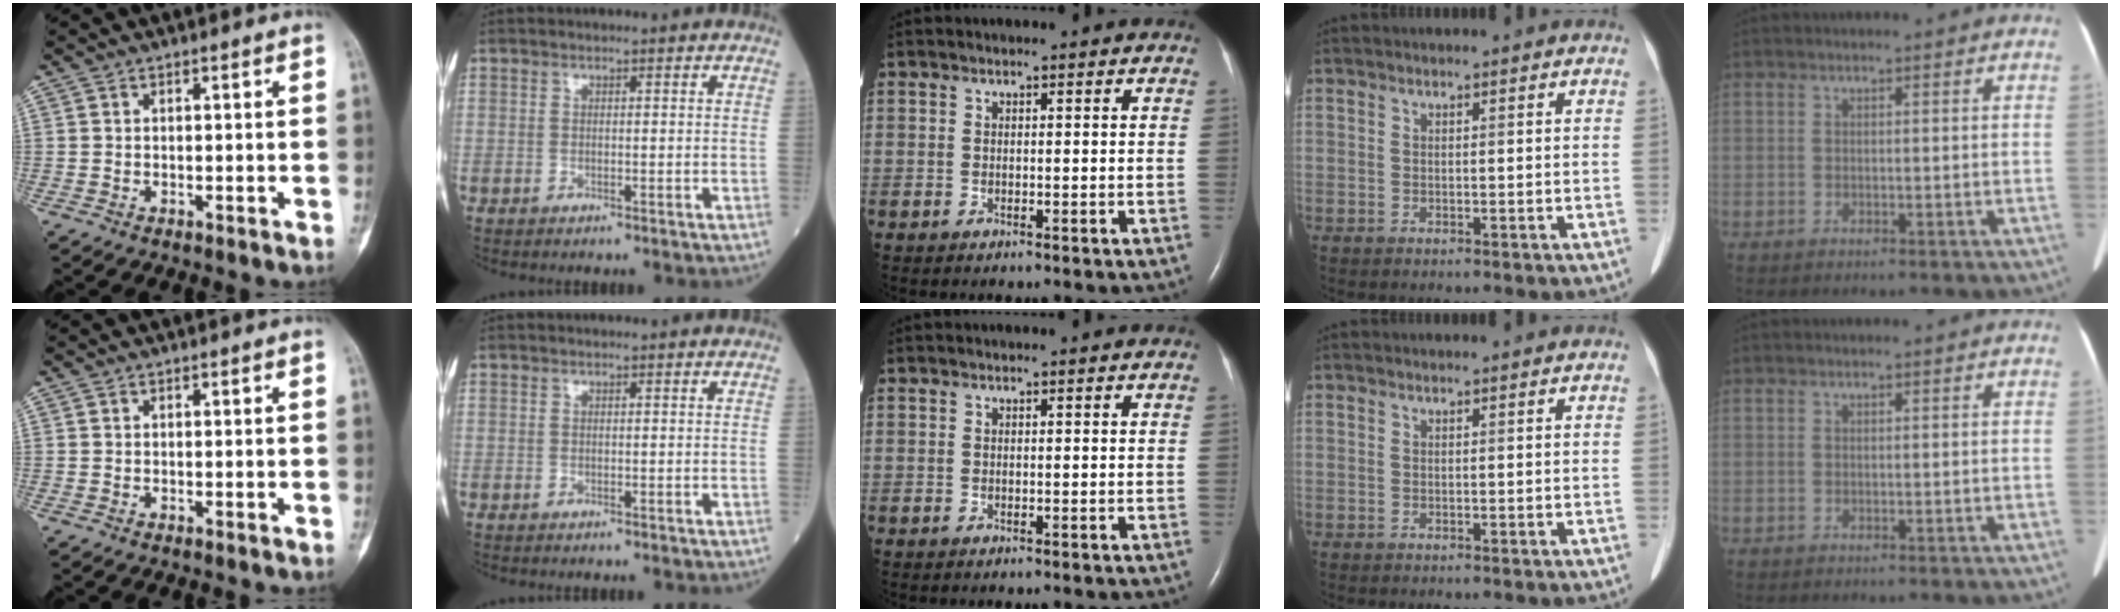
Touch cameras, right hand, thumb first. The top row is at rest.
{}